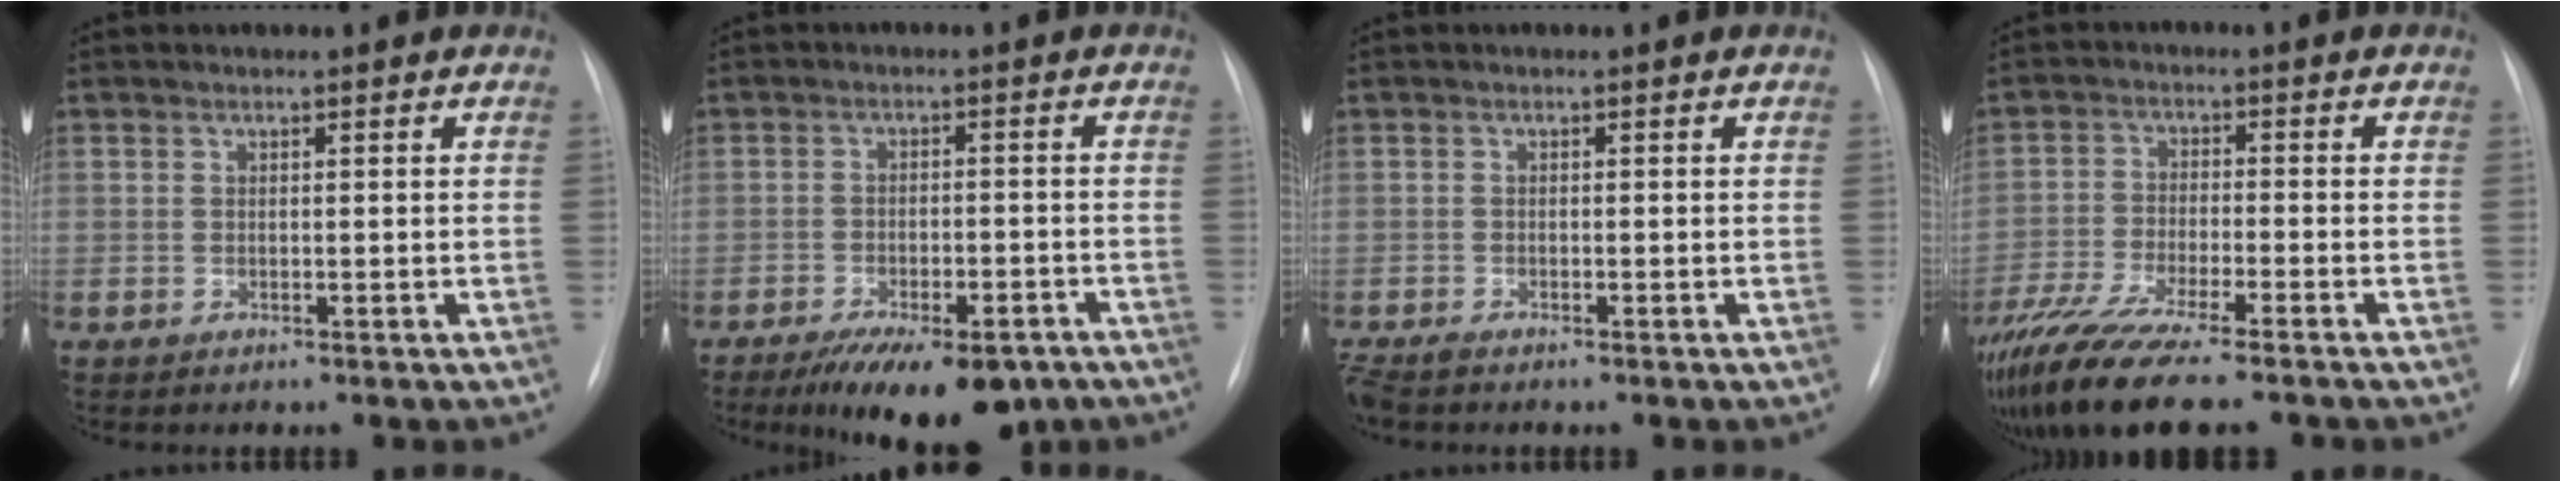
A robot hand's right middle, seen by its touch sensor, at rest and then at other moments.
{"total": 13.2, "force": [-9.5, 5.0, 7.8], "torque": [-0.103, -0.002, -0.137]}
{"total": 1.8, "force": [-1.6, 0.2, 0.8], "torque": [-0.023, -0.008, -0.031]}
{"total": 13.7, "force": [-10.8, 1.3, 8.3], "torque": [-0.156, -0.035, -0.182]}